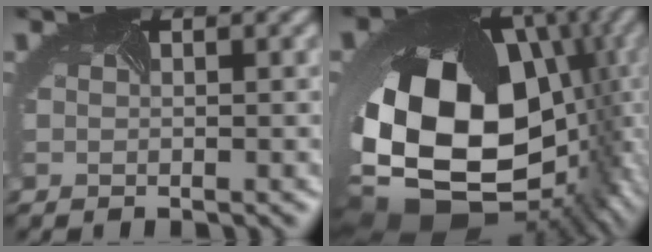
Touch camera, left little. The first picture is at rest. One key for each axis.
{"total": 20.2, "fx": -1.6, "fy": 15.5, "fz": 12.8, "tx": -0.261, "ty": -0.086, "tz": 0.020}